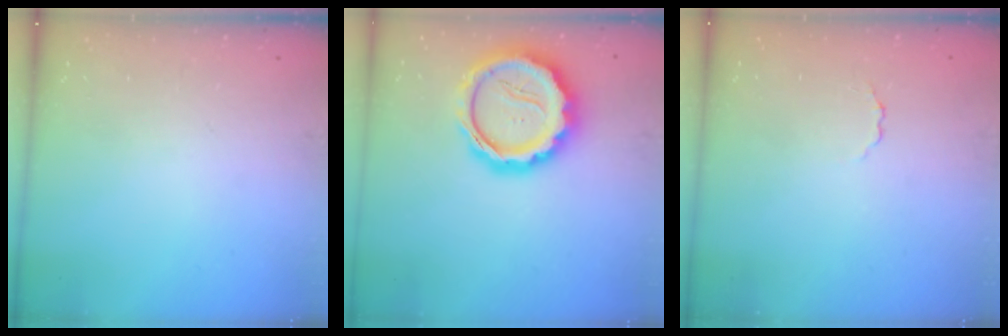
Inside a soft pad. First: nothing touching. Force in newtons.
{"total": 19.7, "press": 19.4, "slide": 3.8}
{"total": 2.0, "press": 1.9, "slide": 0.6}